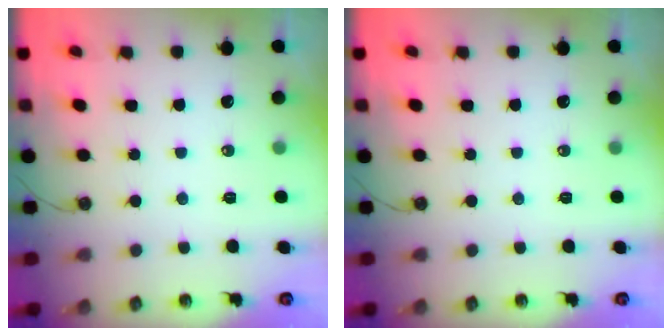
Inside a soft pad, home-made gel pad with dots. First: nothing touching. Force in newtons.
{"total": 0.0}